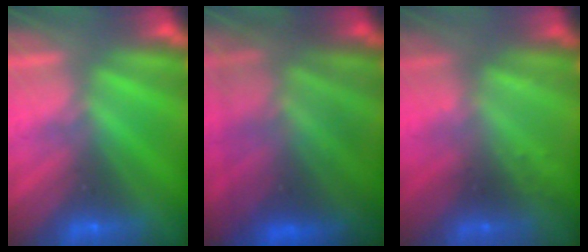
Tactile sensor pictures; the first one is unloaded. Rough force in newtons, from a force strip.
{"total": 8.2}
{"total": 2.3}